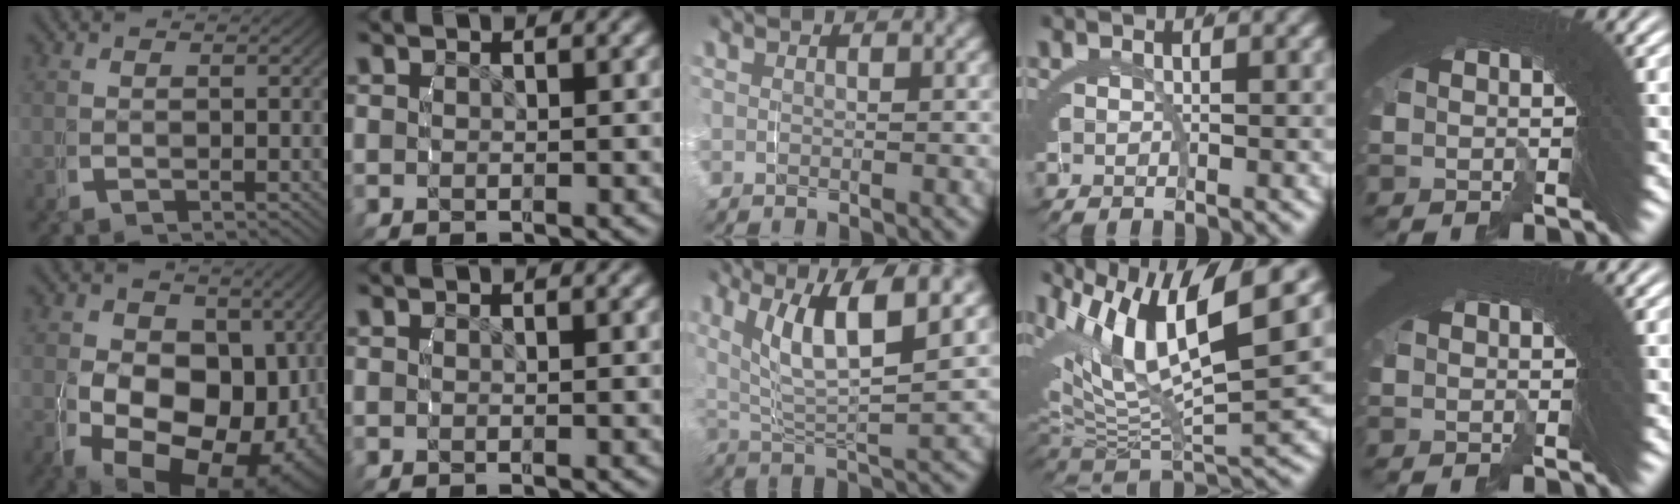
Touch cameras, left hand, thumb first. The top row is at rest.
{"thumb": {"total": 17.6, "force": [-2.8, 12.8, 11.7], "torque": [-0.222, -0.095, -0.005]}, "middle": {"total": 8.1, "force": [2.3, 4.5, 6.3], "torque": [-0.114, 0.004, 0.032]}, "ring": {"total": 12.3, "force": [2.7, 7.0, 9.7], "torque": [-0.172, -0.005, 0.046]}}